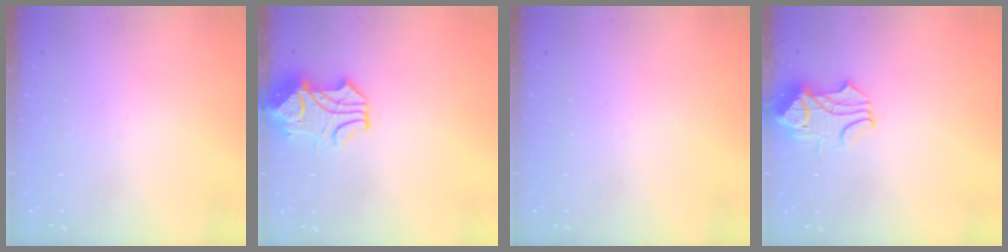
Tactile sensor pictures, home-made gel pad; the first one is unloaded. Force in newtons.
{"total": 2.2, "press": 1.9, "slide": 1.1}
{"total": 0.0}
{"total": 1.5, "press": 1.1, "slide": 1.0}